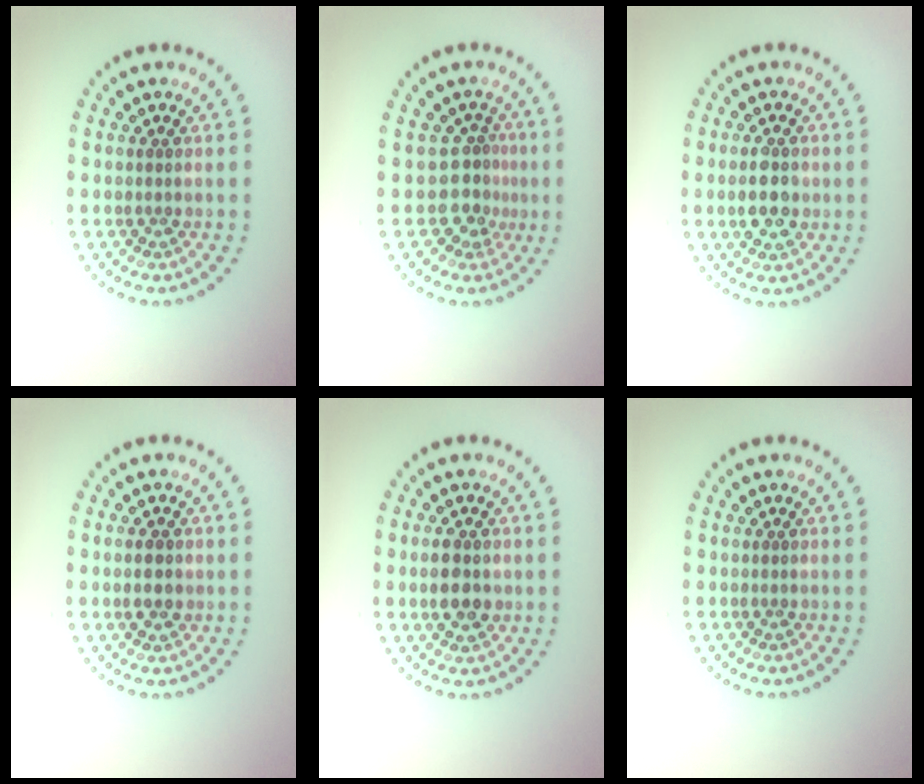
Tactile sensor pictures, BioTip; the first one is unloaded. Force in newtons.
{"total": 2.7, "press": 1.8, "slide": 2.0}
{"total": 2.8, "press": 2.8, "slide": 0.1}
{"total": 2.3, "press": 2.3, "slide": 0.0}
{"total": 3.3, "press": 3.3, "slide": 0.2}
{"total": 0.0}